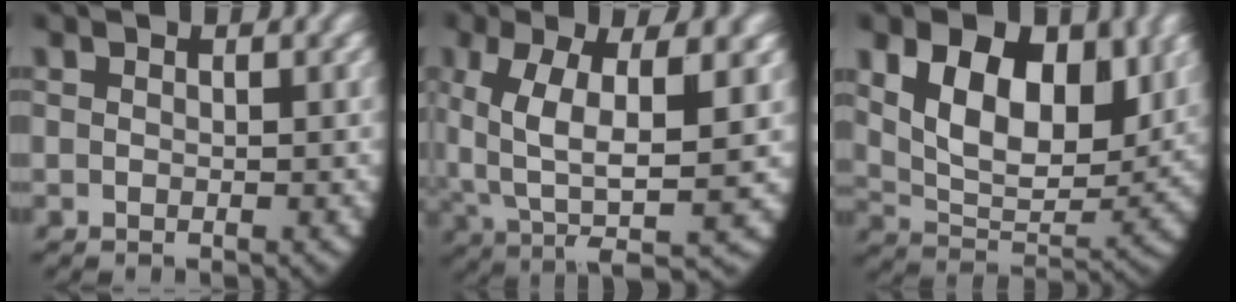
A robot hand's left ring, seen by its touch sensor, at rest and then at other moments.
{"total": 9.0, "force": [0.1, 4.7, 7.7], "torque": [-0.145, -0.029, 0.018]}
{"total": 12.0, "force": [3.5, 8.0, 8.3], "torque": [-0.151, -0.028, 0.061]}